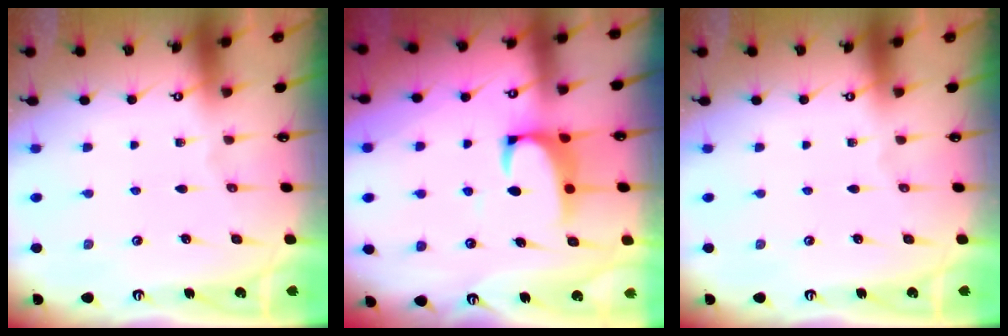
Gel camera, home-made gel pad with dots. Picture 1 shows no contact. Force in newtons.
{"total": 2.2, "press": 2.0, "slide": 0.9}
{"total": 0.0}